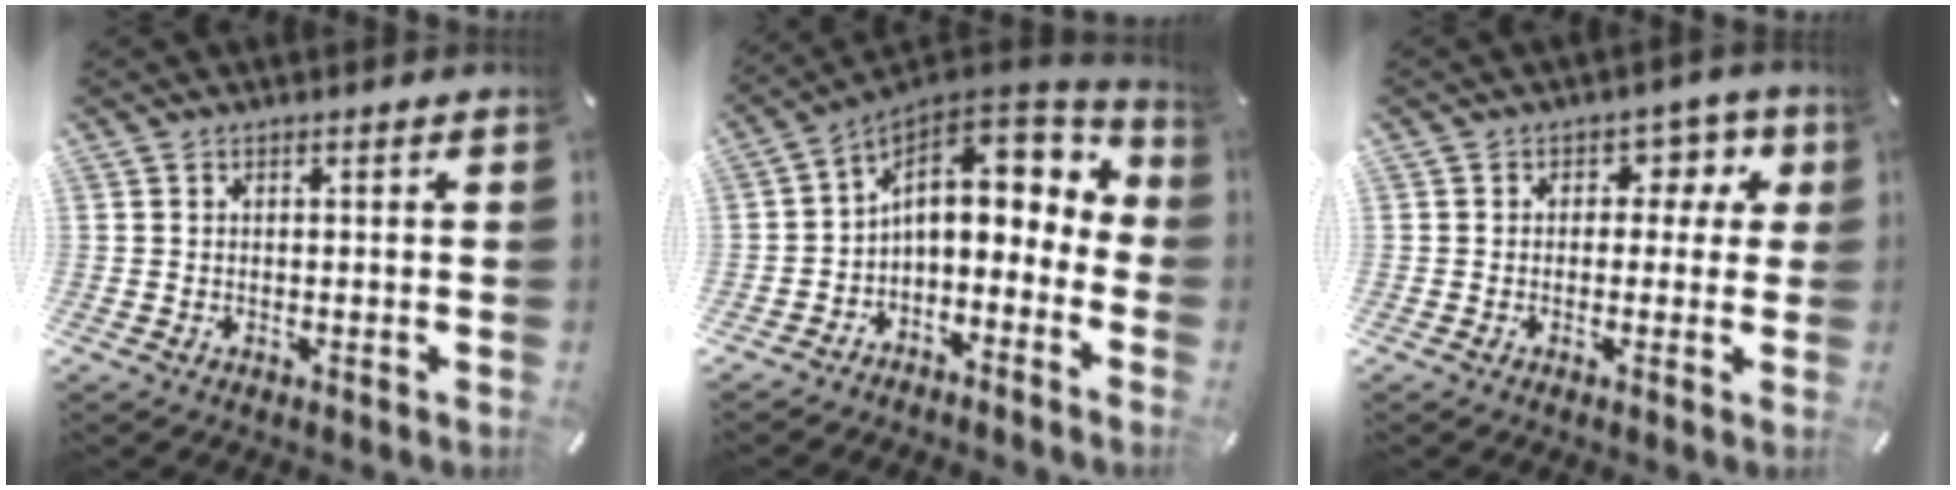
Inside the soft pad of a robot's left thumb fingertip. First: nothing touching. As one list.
[{"total": 12.9, "force": [2.9, 8.6, 9.2], "torque": [-0.142, -0.021, 0.050]}, {"total": 5.3, "force": [0.9, 4.4, 2.9], "torque": [-0.028, -0.001, 0.007]}]